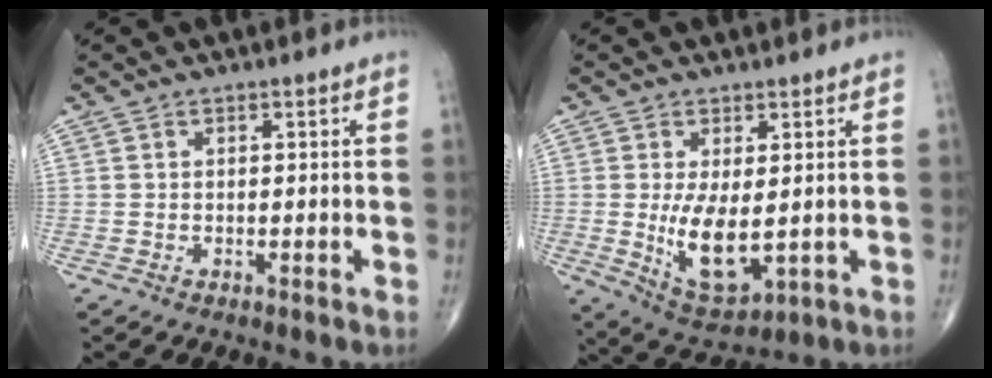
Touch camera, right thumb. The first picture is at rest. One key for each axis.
{"total": 9.5, "fx": -0.4, "fy": 4.3, "fz": 8.4, "tx": -0.140, "ty": -0.027, "tz": 0.012}